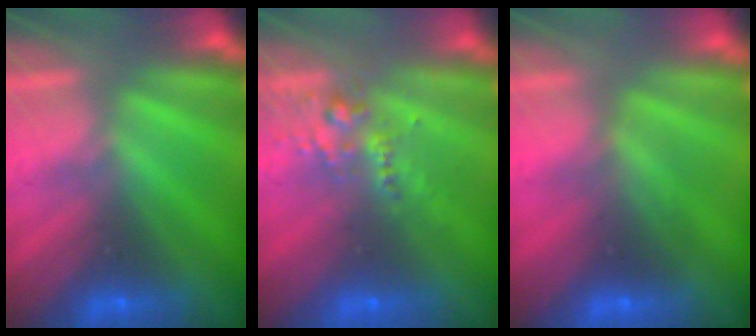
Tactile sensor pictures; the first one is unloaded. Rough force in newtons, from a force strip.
{"total": 2.6}
{"total": 2.5}